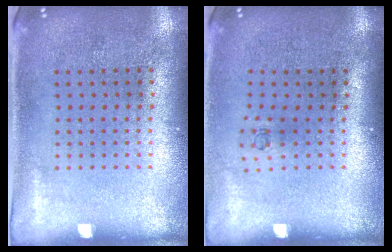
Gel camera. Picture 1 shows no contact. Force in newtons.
{"total": 0.6, "press": 0.2, "slide": 0.5}